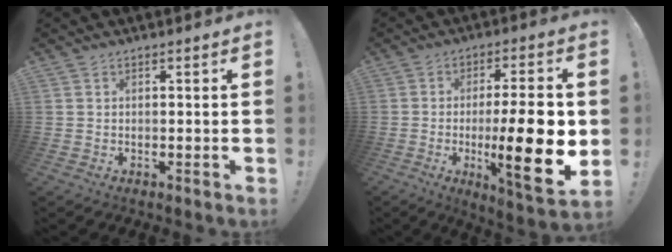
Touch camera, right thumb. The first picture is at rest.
{"total": 19.2, "force": [-2.7, 3.7, 18.7], "torque": [-0.279, -0.006, -0.035]}